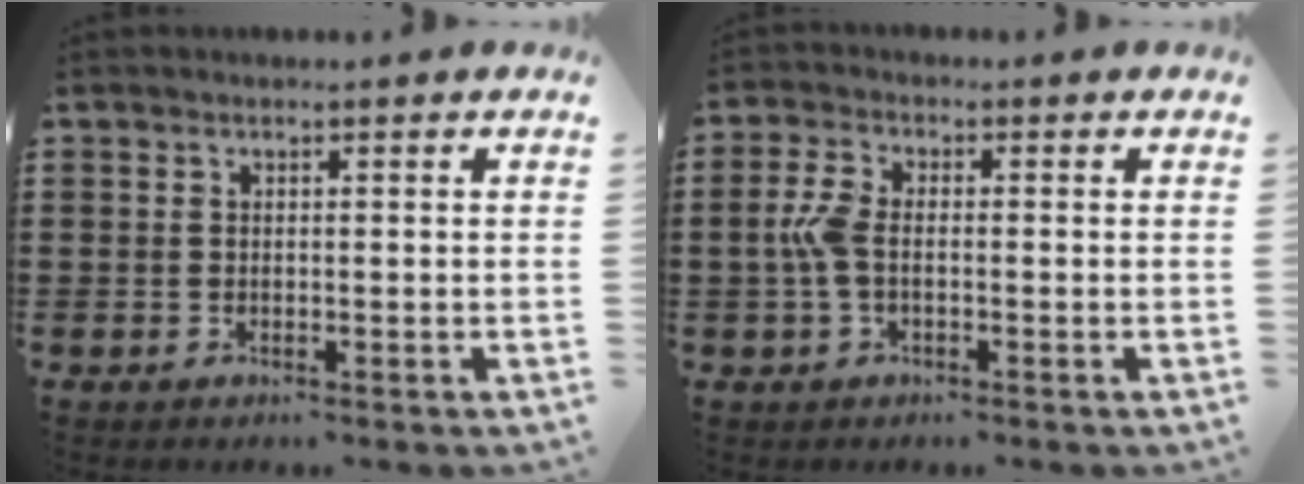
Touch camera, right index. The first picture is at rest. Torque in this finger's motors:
{"motor_torque": [0.98, -0.11, 0.50, 0.14]}